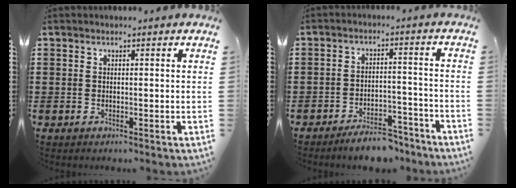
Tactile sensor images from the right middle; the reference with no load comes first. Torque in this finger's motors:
{"motor_torque": [1.48, -0.65, 0.09, 0.05]}